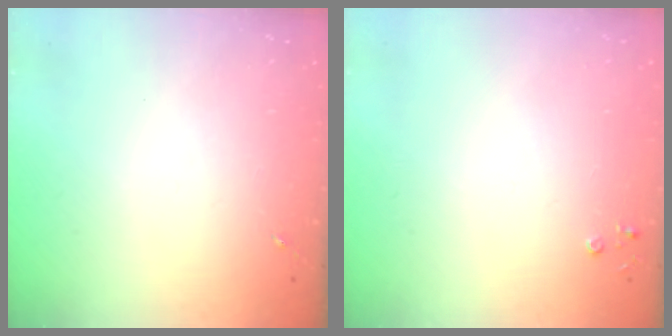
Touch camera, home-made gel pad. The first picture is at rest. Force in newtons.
{"total": 2.2, "press": 2.2, "slide": 0.3}